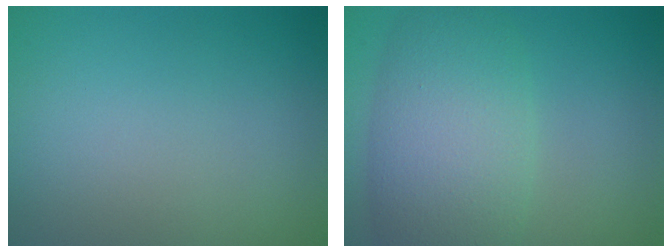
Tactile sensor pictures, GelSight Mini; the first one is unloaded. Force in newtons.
{"total": 7.9, "press": 7.9, "slide": 0.3}